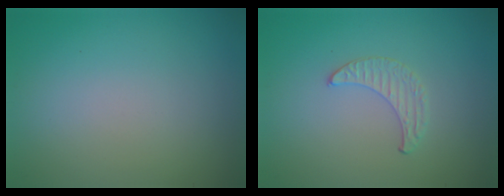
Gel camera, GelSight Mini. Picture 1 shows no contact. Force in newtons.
{"total": 0.8, "press": 0.8, "slide": 0.2}